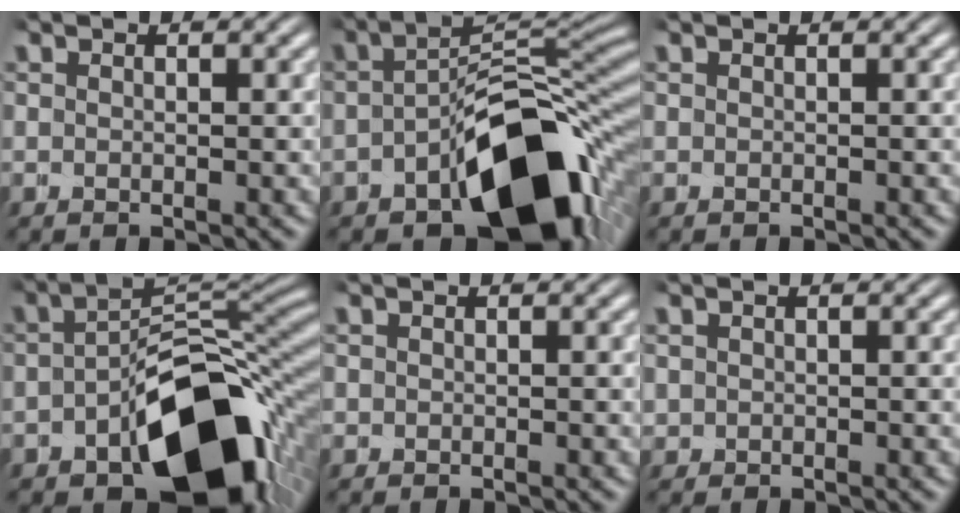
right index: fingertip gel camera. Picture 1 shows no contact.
{"total": 12.4, "force": [-5.2, 6.3, 9.4], "torque": [-0.128, -0.011, -0.071]}
{"total": 0.0}
{"total": 14.5, "force": [-6.1, 7.9, 10.6], "torque": [-0.147, -0.019, -0.078]}
{"total": 0.6, "force": [-0.1, 0.3, -0.5], "torque": [0.005, -0.003, 0.003]}
{"total": 0.9, "force": [0.2, 0.8, -0.4], "torque": [-0.006, -0.003, 0.011]}